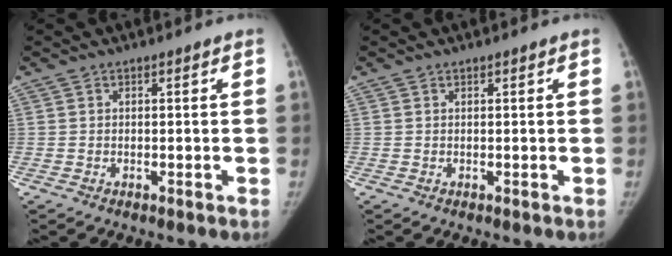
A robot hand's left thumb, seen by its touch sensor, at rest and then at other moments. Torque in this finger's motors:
{"motor_torque": [0.69, 0.07, -0.03, 0.02, 0.13]}